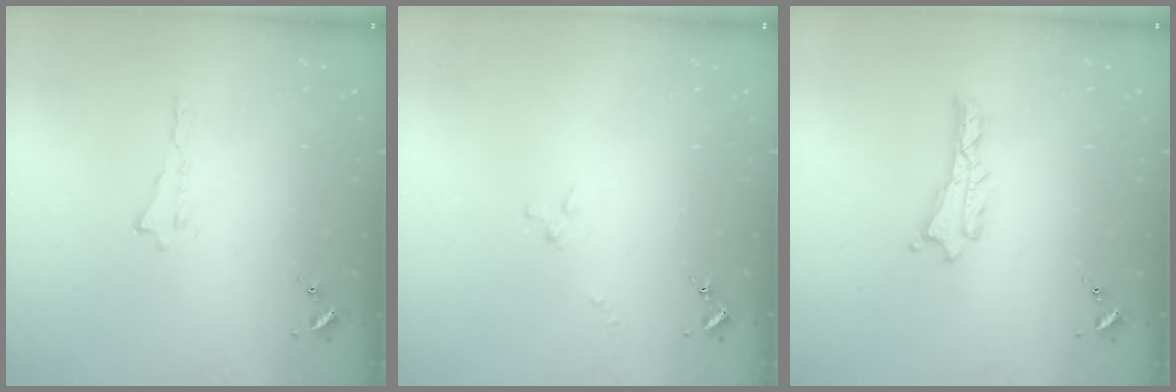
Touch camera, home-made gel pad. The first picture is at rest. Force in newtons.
{"total": 1.3, "press": 1.2, "slide": 0.1}
{"total": 0.7, "press": 0.6, "slide": 0.2}